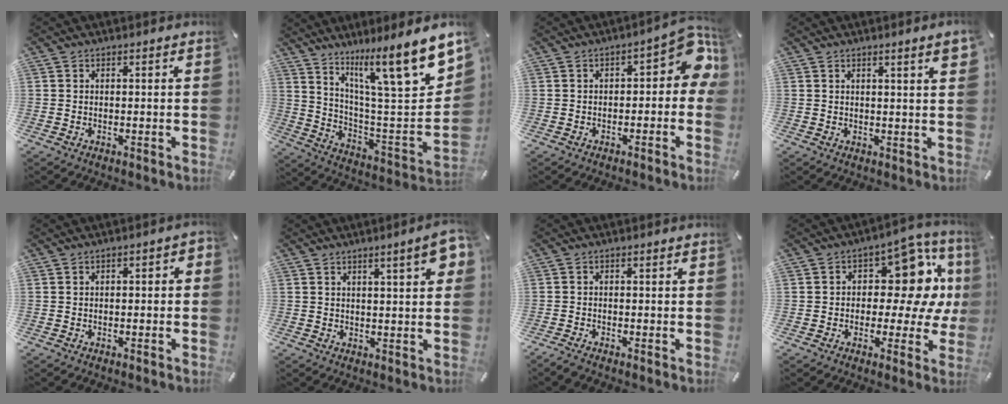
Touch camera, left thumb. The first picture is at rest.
{"total": 17.6, "force": [13.0, 2.8, 11.5], "torque": [-0.166, -0.113, 0.197]}
{"total": 9.6, "force": [1.5, 4.7, 8.2], "torque": [-0.102, -0.010, 0.024]}
{"total": 3.1, "force": [1.6, 0.1, 2.6], "torque": [-0.051, -0.001, 0.028]}
{"total": 2.3, "force": [-1.4, 1.0, 1.4], "torque": [-0.024, 0.010, -0.027]}
{"total": 7.1, "force": [3.3, 1.5, 6.2], "torque": [-0.087, -0.012, 0.050]}
{"total": 1.6, "force": [-1.3, 0.3, 0.9], "torque": [-0.016, 0.002, -0.023]}
{"total": 15.6, "force": [3.6, 9.7, 11.6], "torque": [-0.160, -0.030, 0.058]}